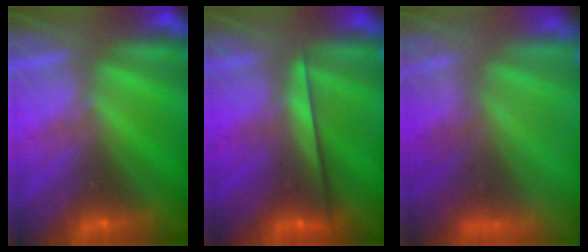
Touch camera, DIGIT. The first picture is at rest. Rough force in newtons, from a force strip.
{"total": 2.3}
{"total": 8.5}